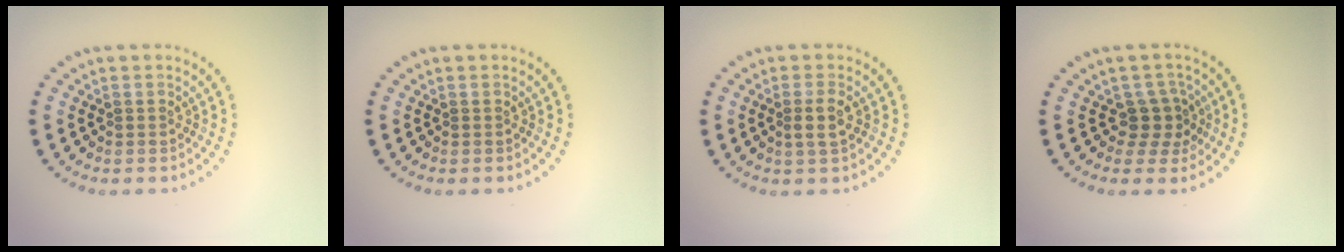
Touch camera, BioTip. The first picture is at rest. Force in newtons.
{"total": 0.0}
{"total": 1.6, "press": 1.4, "slide": 0.8}
{"total": 2.5, "press": 2.0, "slide": 1.5}